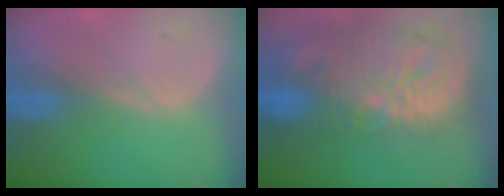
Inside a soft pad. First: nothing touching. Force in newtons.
{"total": 14.4, "press": 12.6, "slide": 7.0}